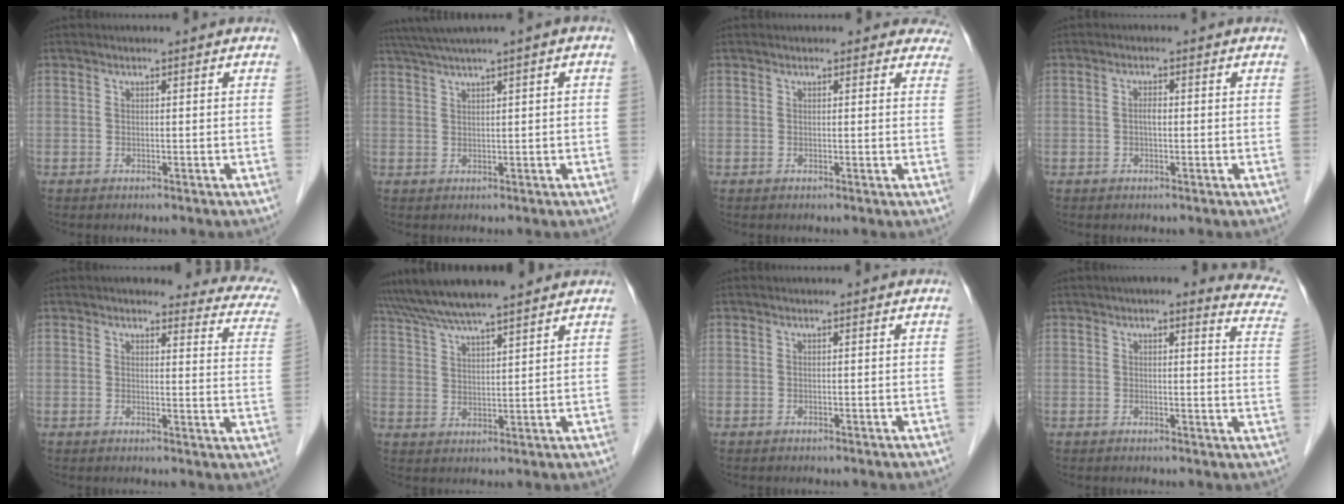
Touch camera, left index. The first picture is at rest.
{"total": 4.8, "force": [3.0, -0.5, 3.7], "torque": [-0.078, 0.022, 0.058]}
{"total": 3.7, "force": [3.4, 1.6, 0.1], "torque": [0.028, -0.013, 0.011]}
{"total": 1.4, "force": [-0.5, 0.5, 1.2], "torque": [-0.023, -0.005, -0.008]}
{"total": 12.9, "force": [11.6, 3.5, 4.4], "torque": [-0.008, -0.039, 0.089]}
{"total": 12.6, "force": [11.0, 0.9, 6.1], "torque": [-0.108, 0.032, 0.178]}
{"total": 0.0}
{"total": 12.2, "force": [10.5, 2.5, 5.5], "torque": [-0.033, -0.018, 0.085]}